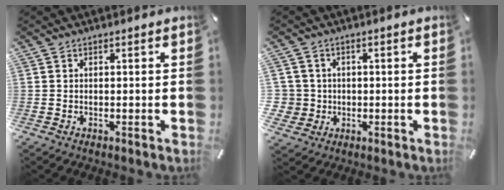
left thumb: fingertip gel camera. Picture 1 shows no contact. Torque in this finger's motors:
{"motor_torque": [0.29, 0.34, 0.37, 0.23, 0.00]}